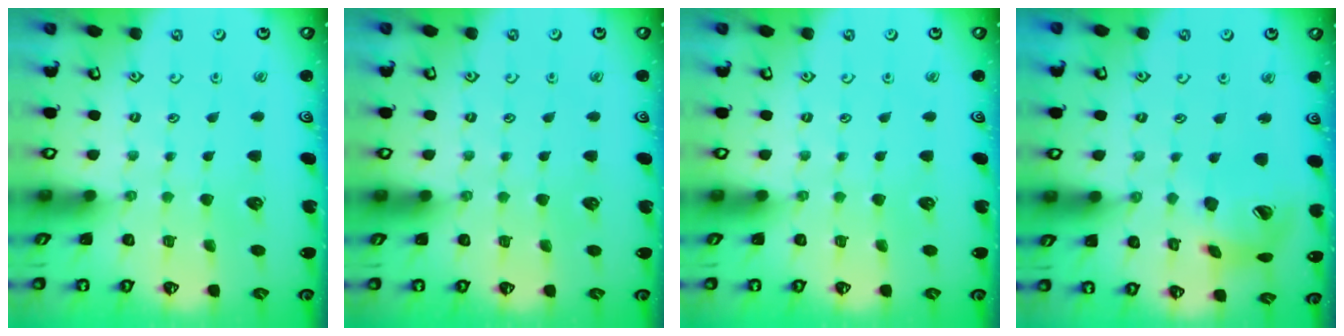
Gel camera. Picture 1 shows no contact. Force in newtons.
{"total": 0.0}
{"total": 0.0}
{"total": 13.1, "press": 13.0, "slide": 1.8}